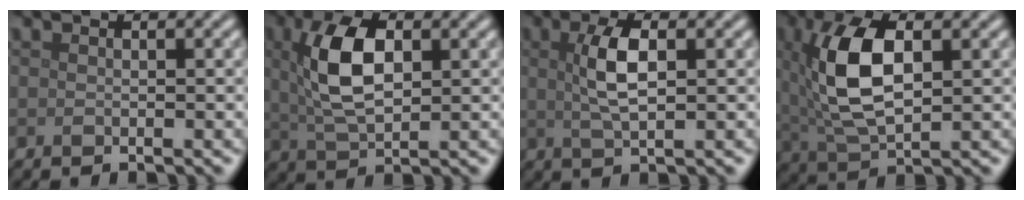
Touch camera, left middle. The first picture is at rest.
{"total": 6.4, "force": [1.4, 3.1, 5.4], "torque": [-0.113, 0.008, 0.027]}
{"total": 3.7, "force": [0.8, 1.2, 3.4], "torque": [-0.070, 0.005, 0.014]}
{"total": 8.0, "force": [1.6, 3.7, 6.9], "torque": [-0.144, 0.007, 0.028]}